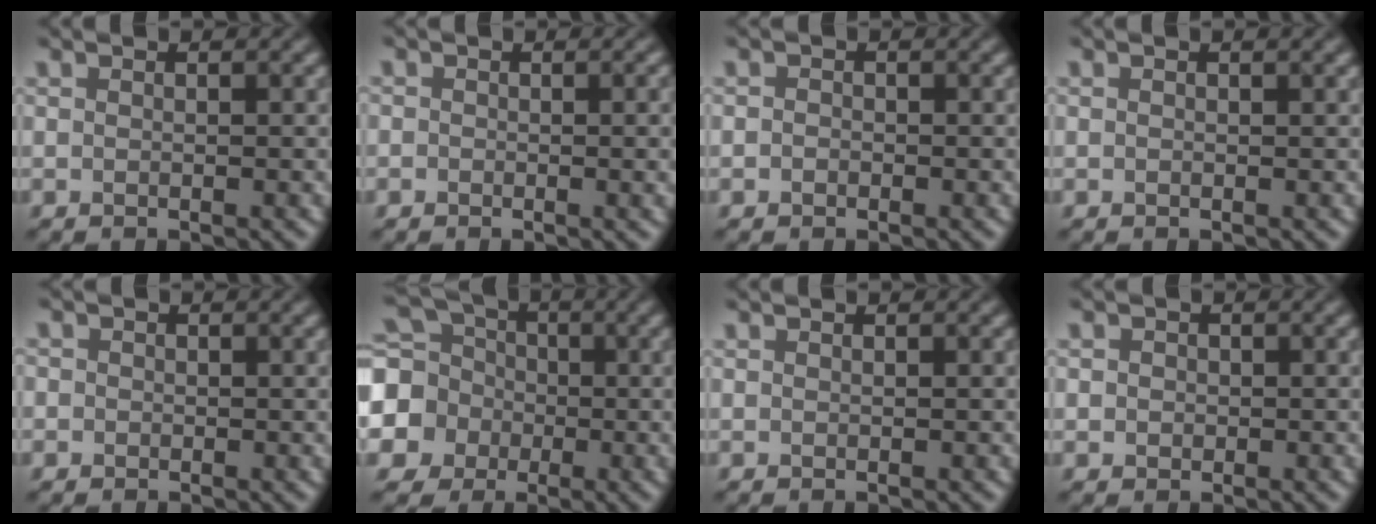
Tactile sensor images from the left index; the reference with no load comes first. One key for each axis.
{"total": 3.2, "fx": -0.3, "fy": 2.3, "fz": 2.2, "tx": 0.001, "ty": -0.004, "tz": -0.007}
{"total": 0.7, "fx": -0.2, "fy": 0.6, "fz": 0.3, "tx": -0.002, "ty": -0.004, "tz": -0.008}
{"total": 0.8, "fx": 0.5, "fy": 0.2, "fz": 0.6, "tx": -0.011, "ty": 0.001, "tz": 0.004}
{"total": 1.2, "fx": 0.2, "fy": 1.1, "fz": 0.2, "tx": 0.003, "ty": 0.001, "tz": -0.009}
{"total": 9.8, "fx": -0.4, "fy": 9.0, "fz": 3.9, "tx": -0.116, "ty": 0.004, "tz": -0.042}
{"total": 0.0}
{"total": 1.2, "fx": 0.2, "fy": 1.1, "fz": 0.4, "tx": 0.002, "ty": 0.001, "tz": 0.000}